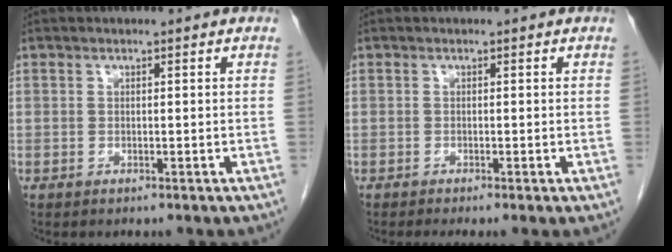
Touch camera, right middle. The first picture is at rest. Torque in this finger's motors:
{"motor_torque": [0.72, -0.38, 0.05, 0.04]}